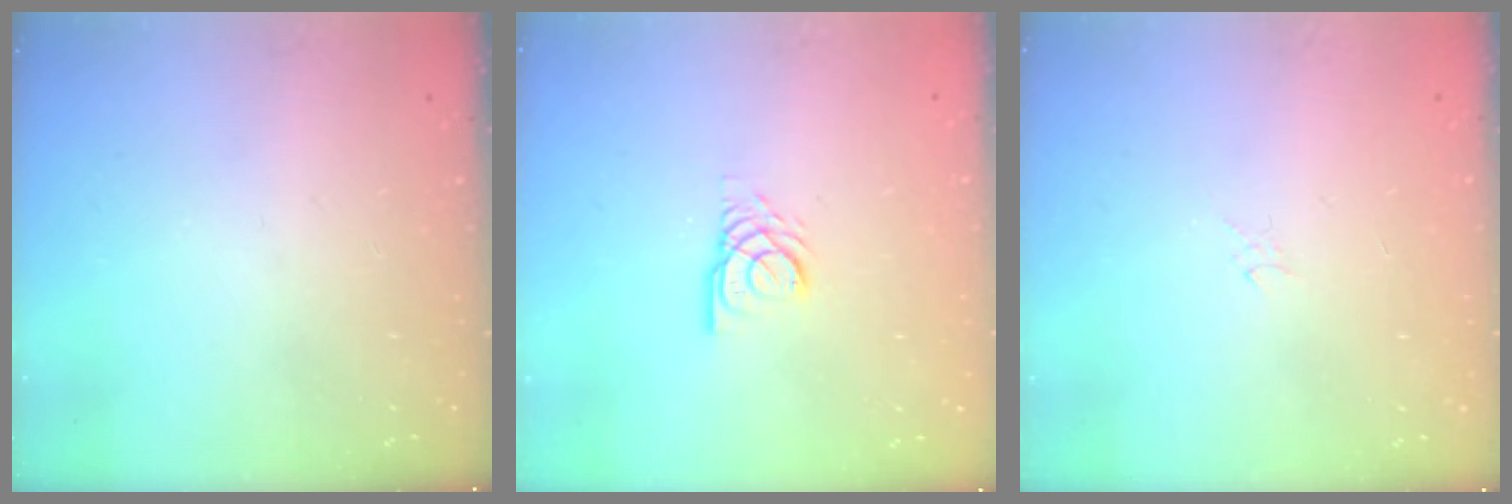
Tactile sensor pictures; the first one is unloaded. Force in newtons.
{"total": 4.2, "press": 4.2, "slide": 0.4}
{"total": 1.3, "press": 1.3, "slide": 0.1}